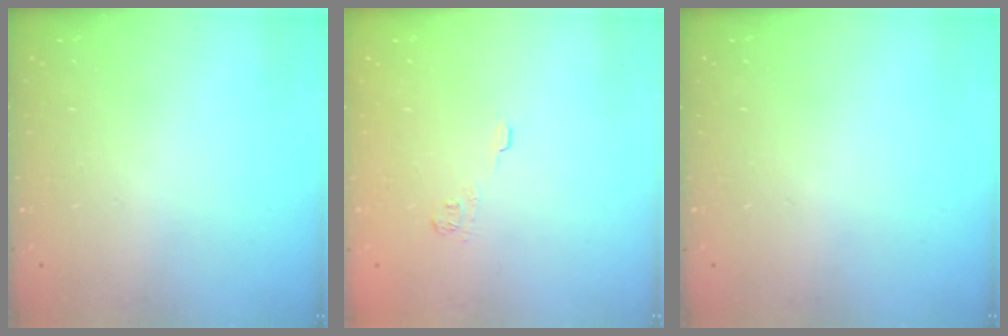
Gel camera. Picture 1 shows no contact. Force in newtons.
{"total": 7.1, "press": 7.0, "slide": 1.5}
{"total": 0.0}